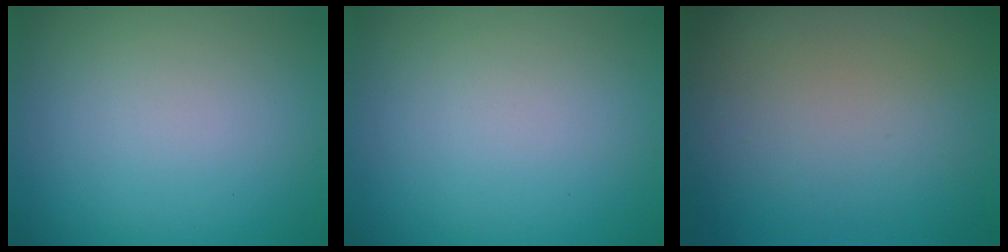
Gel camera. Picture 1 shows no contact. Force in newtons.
{"total": 0.0}
{"total": 0.0}